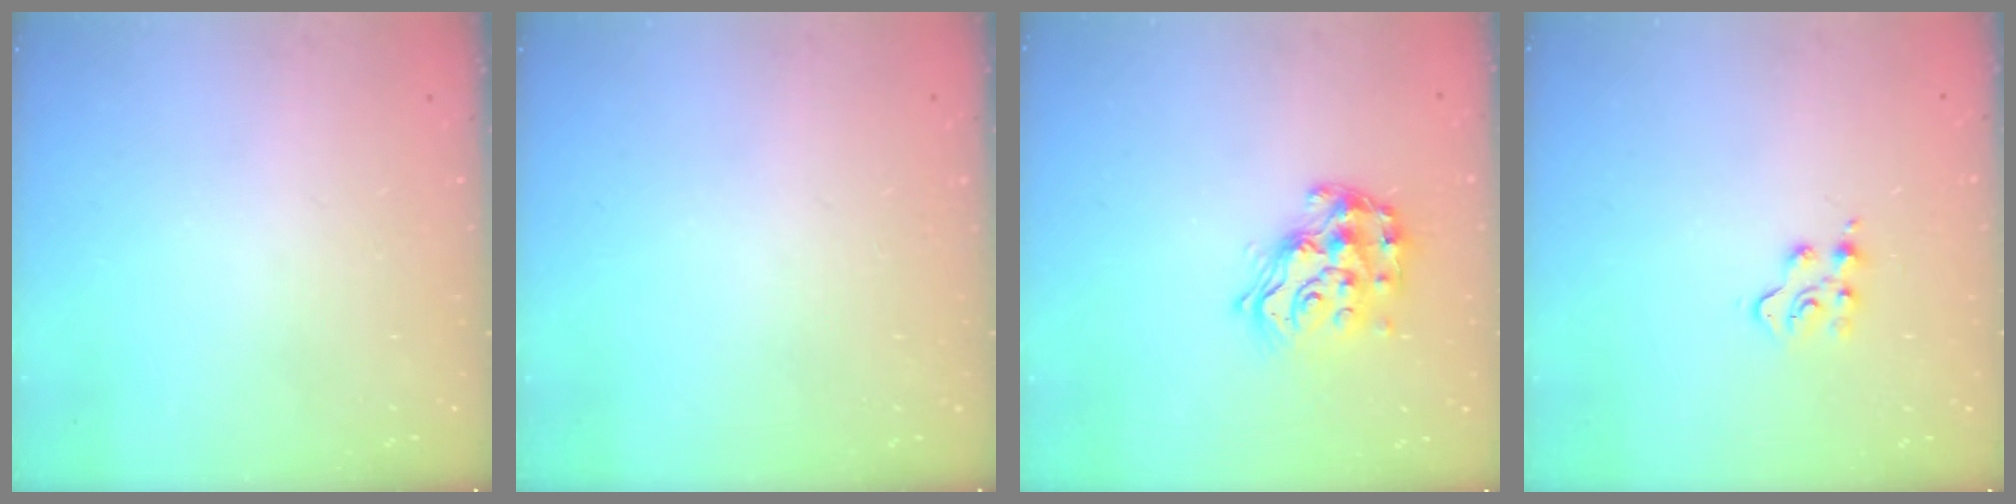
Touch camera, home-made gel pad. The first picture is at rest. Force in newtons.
{"total": 0.0}
{"total": 15.5, "press": 15.5, "slide": 0.9}
{"total": 5.6, "press": 5.6, "slide": 0.4}